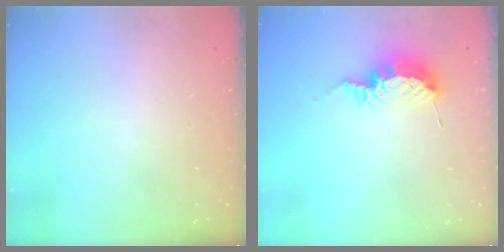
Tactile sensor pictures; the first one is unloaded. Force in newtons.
{"total": 9.1, "press": 9.1, "slide": 1.1}